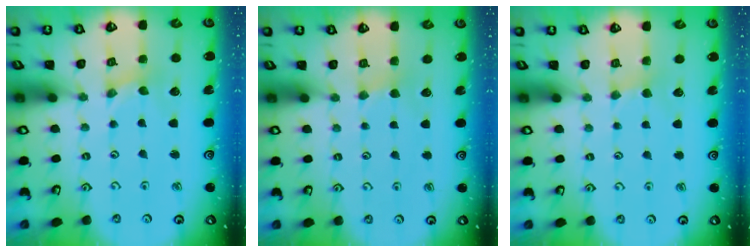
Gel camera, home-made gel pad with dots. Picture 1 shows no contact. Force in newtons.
{"total": 2.2, "press": 2.2, "slide": 0.5}
{"total": 2.0, "press": 2.0, "slide": 0.3}